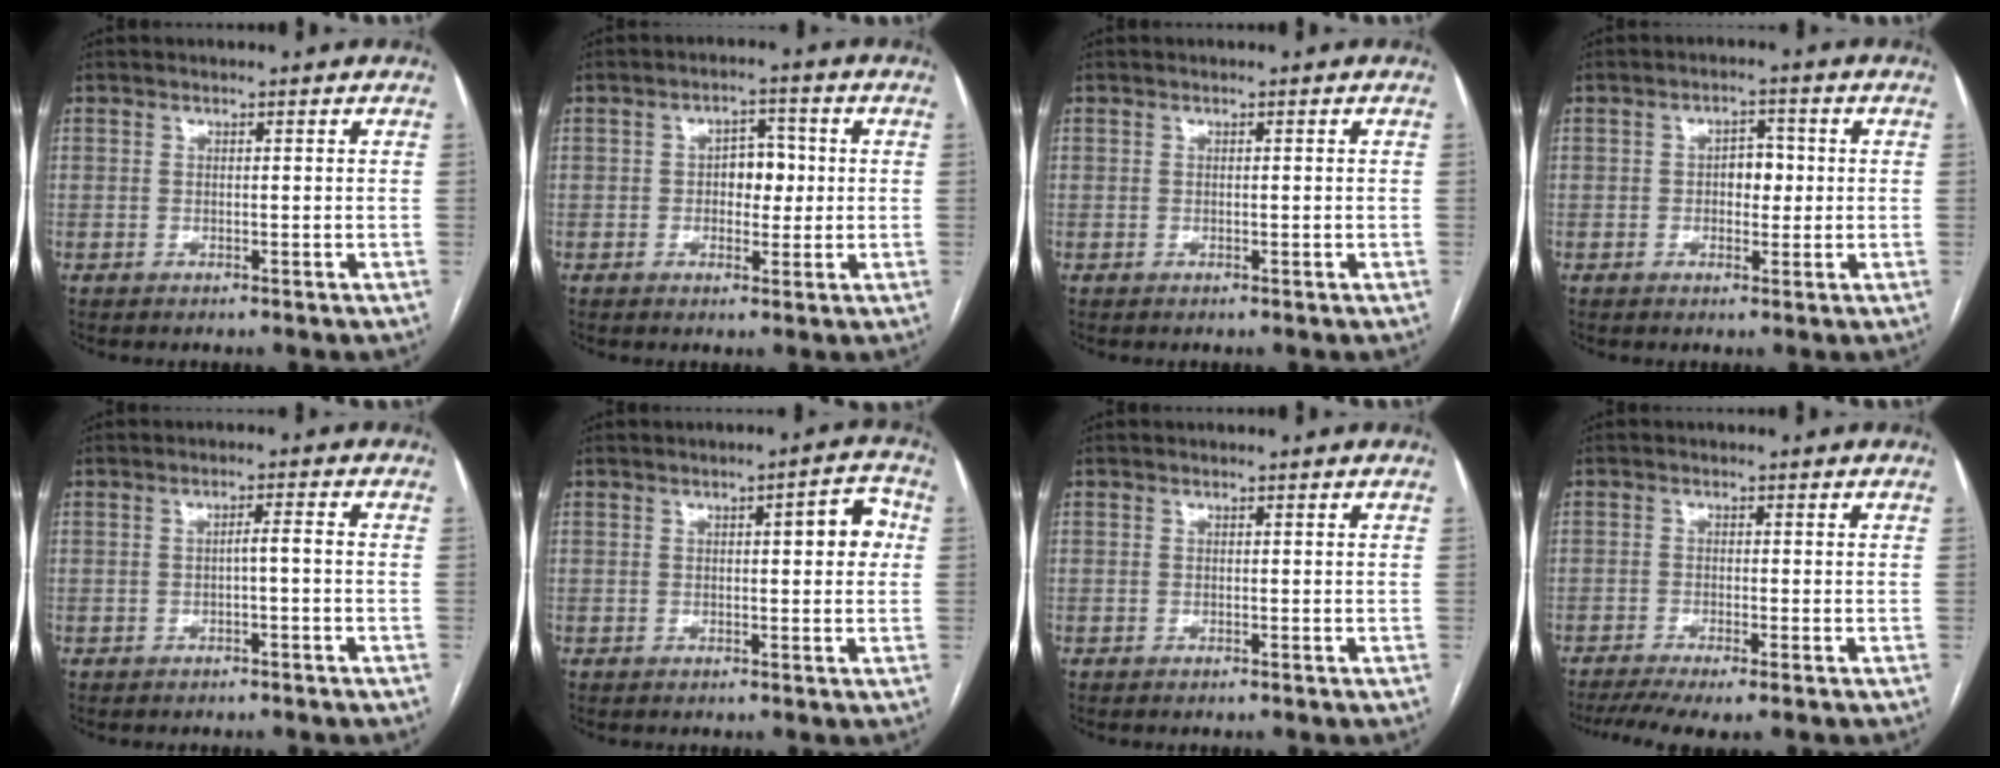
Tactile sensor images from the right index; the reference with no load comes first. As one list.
[{"total": 4.6, "force": [0.1, 2.9, 3.5], "torque": [-0.047, 0.014, 0.002]}, {"total": 0.0}, {"total": 3.6, "force": [0.0, 2.2, 2.8], "torque": [-0.036, 0.011, 0.001]}, {"total": 1.8, "force": [-0.6, 0.0, 1.7], "torque": [-0.025, 0.005, -0.010]}, {"total": 4.8, "force": [0.8, 1.3, 4.6], "torque": [-0.054, 0.017, 0.007]}, {"total": 0.0}, {"total": 6.7, "force": [-4.9, 0.6, 4.5], "torque": [-0.070, -0.009, -0.080]}]